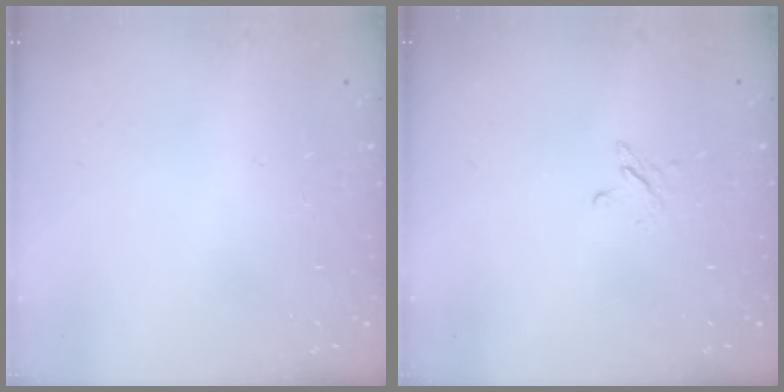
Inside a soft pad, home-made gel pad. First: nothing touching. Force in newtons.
{"total": 2.5, "press": 2.5, "slide": 0.3}